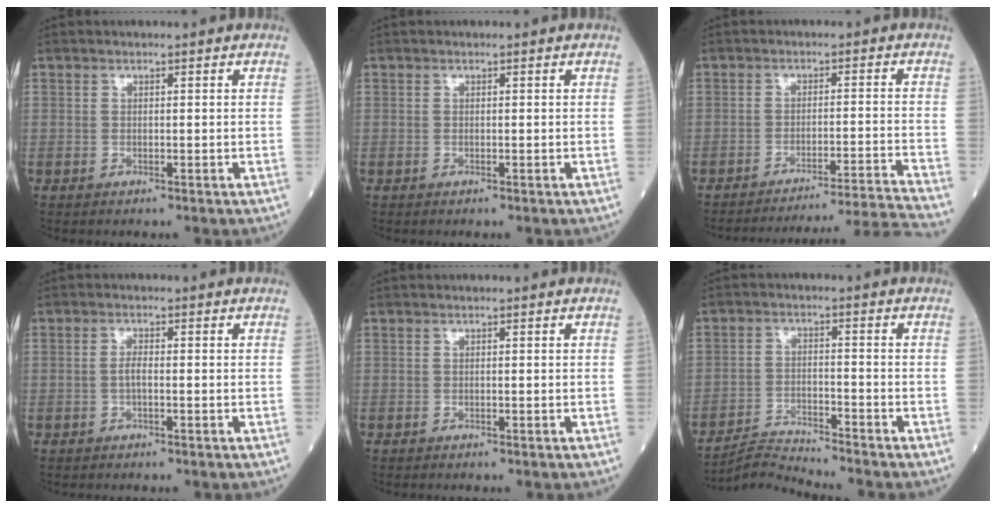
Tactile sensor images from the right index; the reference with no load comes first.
{"total": 0.0}
{"total": 16.2, "force": [-15.2, -5.0, 2.4], "torque": [-0.004, -0.023, -0.207]}
{"total": 1.6, "force": [-0.3, 0.4, 1.5], "torque": [-0.031, 0.002, -0.007]}
{"total": 0.0}
{"total": 5.5, "force": [-5.1, -2.0, -0.8], "torque": [0.002, -0.015, -0.094]}